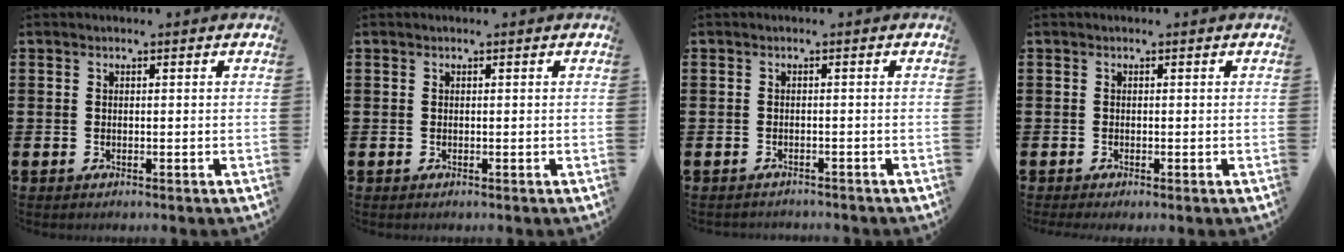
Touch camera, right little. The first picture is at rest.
{"total": 0.0}
{"total": 0.8, "force": [-0.8, 0.0, -0.1], "torque": [-0.001, 0.000, -0.017]}
{"total": 0.0}